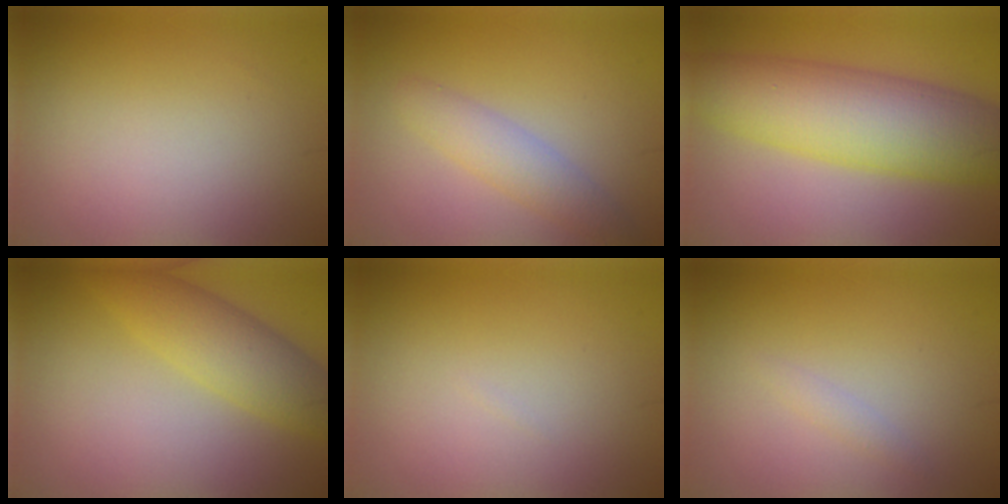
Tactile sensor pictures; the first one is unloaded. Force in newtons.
{"total": 3.0, "press": 2.9, "slide": 0.2}
{"total": 10.2, "press": 10.2, "slide": 0.1}
{"total": 3.7, "press": 3.7, "slide": 0.1}
{"total": 0.0}
{"total": 0.9, "press": 0.9, "slide": 0.1}